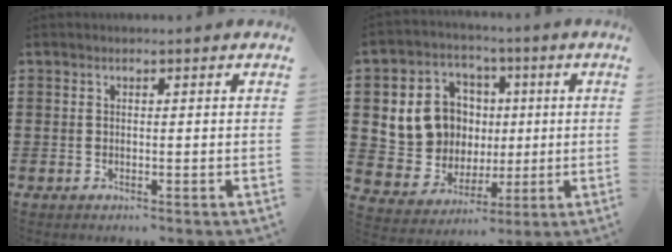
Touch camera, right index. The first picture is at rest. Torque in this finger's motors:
{"motor_torque": [1.90, -0.09, 0.39, 0.15]}